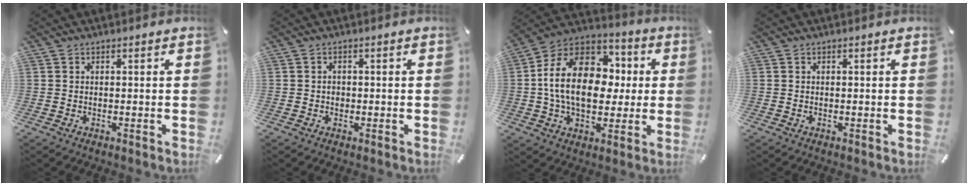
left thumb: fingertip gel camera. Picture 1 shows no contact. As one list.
[{"total": 1.2, "force": [-0.2, 1.0, 0.6], "torque": [-0.013, 0.004, -0.005]}, {"total": 20.3, "force": [0.9, 14.6, 14.0], "torque": [-0.267, 0.010, 0.017]}, {"total": 0.0}]